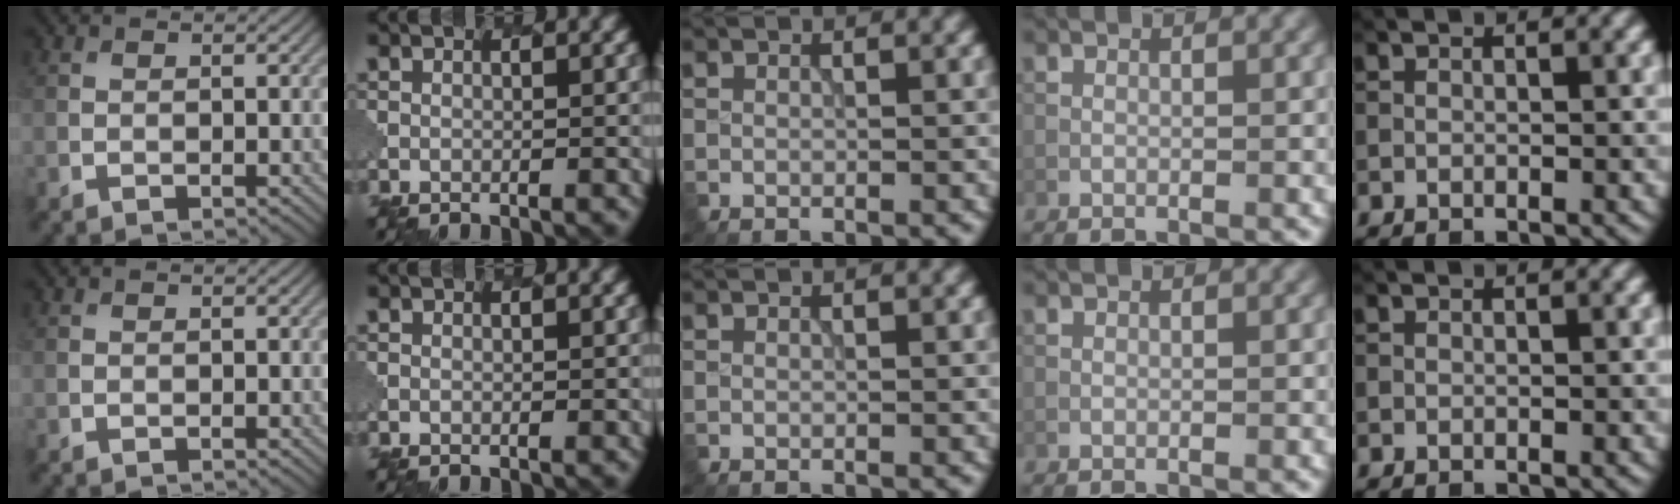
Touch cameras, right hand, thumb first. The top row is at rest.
{}